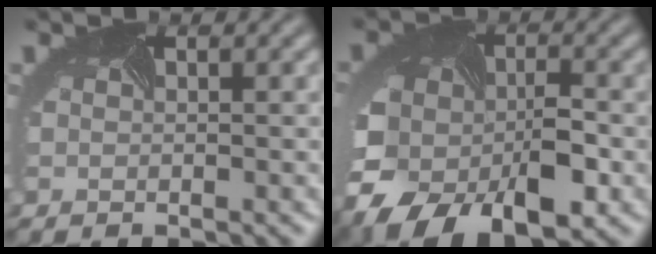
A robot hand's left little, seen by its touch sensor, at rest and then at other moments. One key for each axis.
{"total": 11.6, "fx": -4.3, "fy": 7.6, "fz": 7.6, "tx": -0.145, "ty": -0.040, "tz": -0.062}